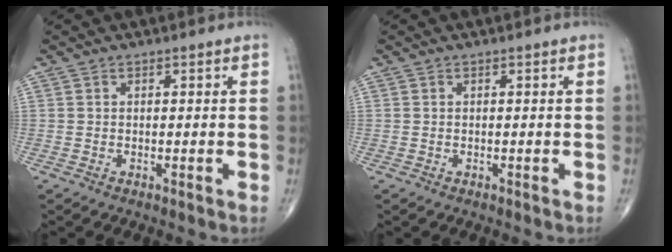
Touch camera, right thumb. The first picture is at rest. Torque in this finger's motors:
{"motor_torque": [0.91, 0.00, 0.00, -0.13, 0.01]}